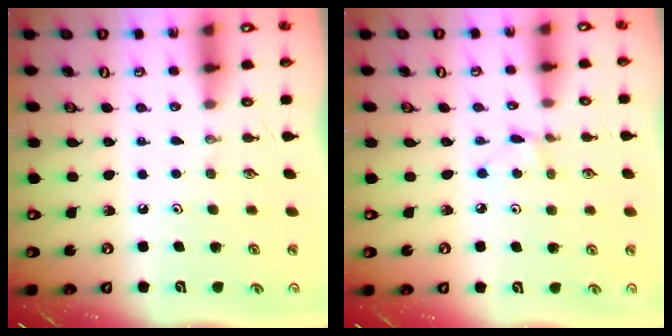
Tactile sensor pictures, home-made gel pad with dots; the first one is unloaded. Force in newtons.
{"total": 2.6, "press": 2.6, "slide": 0.3}